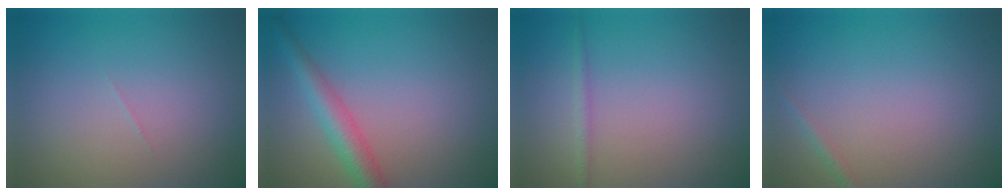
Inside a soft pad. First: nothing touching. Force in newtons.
{"total": 3.6, "press": 3.6, "slide": 0.1}
{"total": 0.9, "press": 0.9, "slide": 0.1}
{"total": 0.8, "press": 0.7, "slide": 0.1}